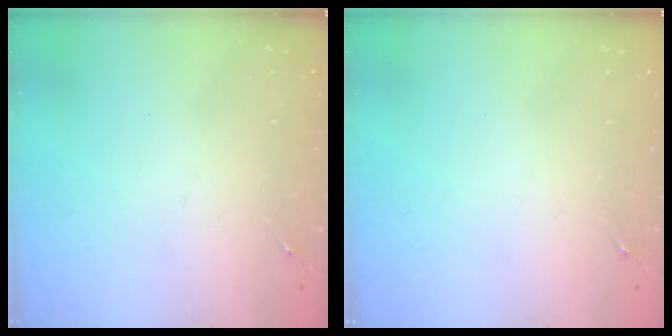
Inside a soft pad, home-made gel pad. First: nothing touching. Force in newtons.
{"total": 0.0}